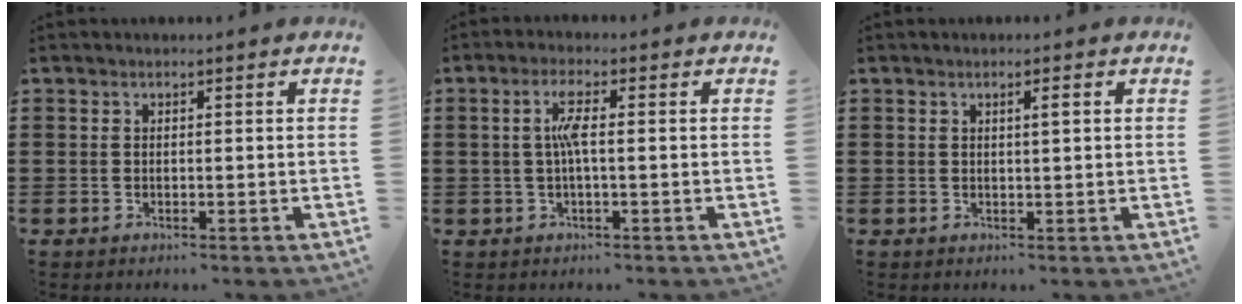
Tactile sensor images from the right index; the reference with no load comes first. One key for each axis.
{"total": 3.7, "fx": 0.0, "fy": 0.5, "fz": 3.7, "tx": -0.078, "ty": 0.000, "tz": -0.007}
{"total": 1.2, "fx": 0.3, "fy": 0.0, "fz": 1.1, "tx": -0.020, "ty": 0.000, "tz": 0.003}